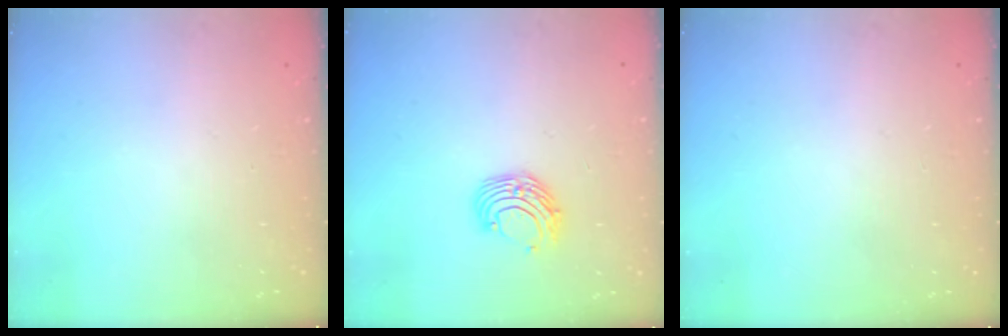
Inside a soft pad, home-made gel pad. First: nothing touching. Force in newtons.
{"total": 8.8, "press": 8.8, "slide": 0.9}
{"total": 0.0}